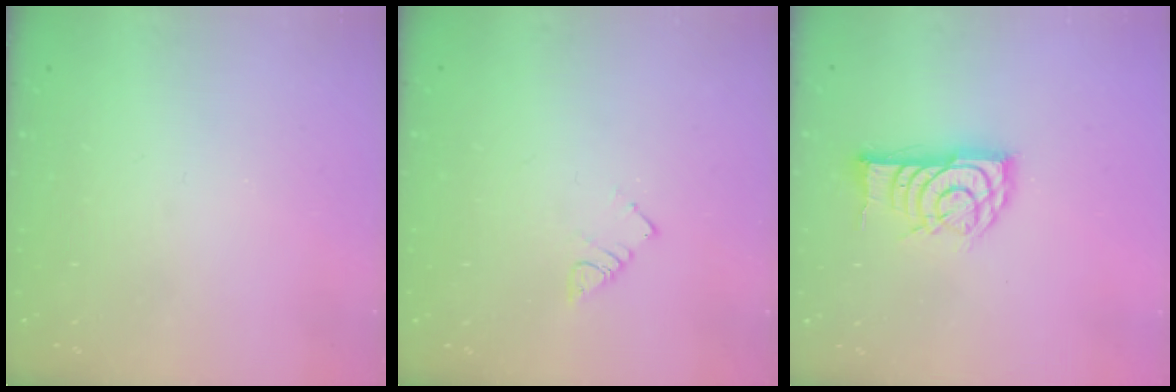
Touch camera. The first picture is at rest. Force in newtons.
{"total": 2.9, "press": 2.9, "slide": 0.5}
{"total": 13.1, "press": 13.1, "slide": 0.5}